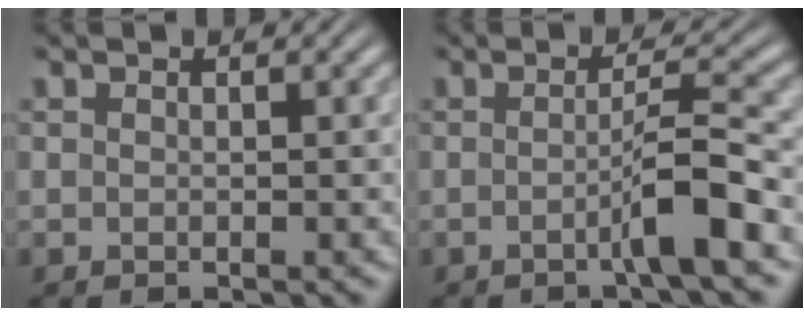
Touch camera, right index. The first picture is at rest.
{"total": 3.5, "force": [-1.7, -0.3, 3.1], "torque": [-0.039, 0.005, -0.034]}